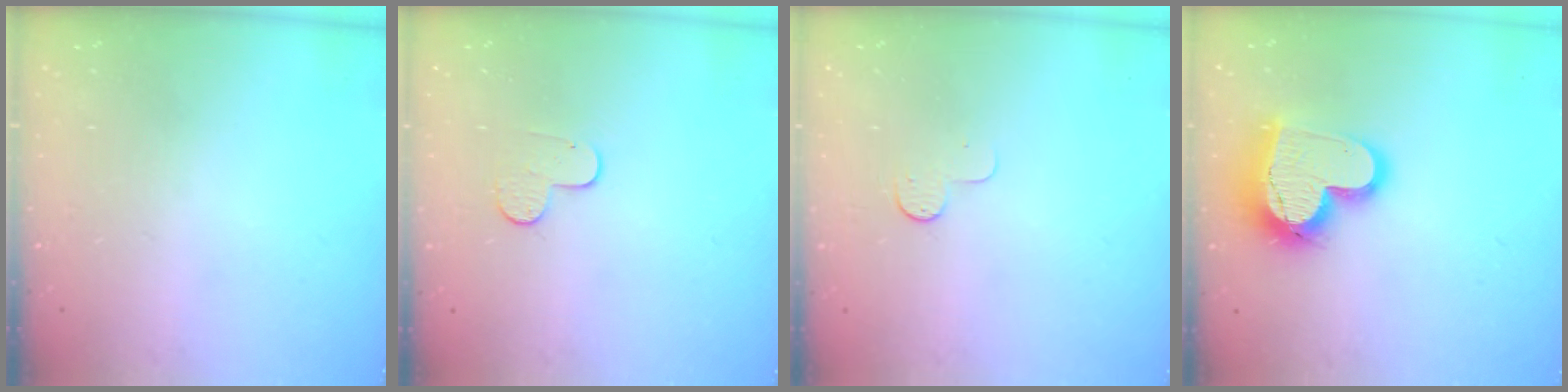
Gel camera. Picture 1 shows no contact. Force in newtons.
{"total": 7.1, "press": 7.1, "slide": 0.6}
{"total": 5.0, "press": 5.0, "slide": 0.4}
{"total": 17.1, "press": 17.0, "slide": 1.5}